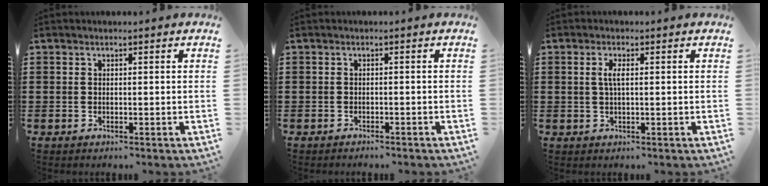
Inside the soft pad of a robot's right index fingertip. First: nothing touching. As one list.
[{"total": 0.9, "force": [-0.9, 0.0, 0.1], "torque": [-0.004, -0.002, -0.019]}, {"total": 2.1, "force": [0.3, 0.5, 2.1], "torque": [-0.047, -0.002, 0.000]}]